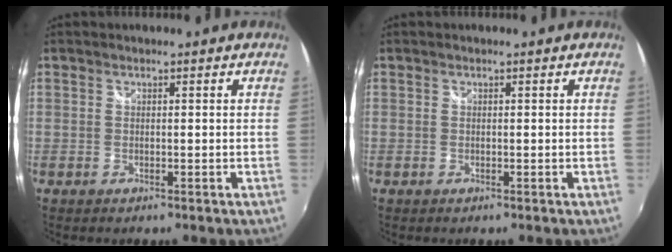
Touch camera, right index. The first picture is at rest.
{"total": 0.0}